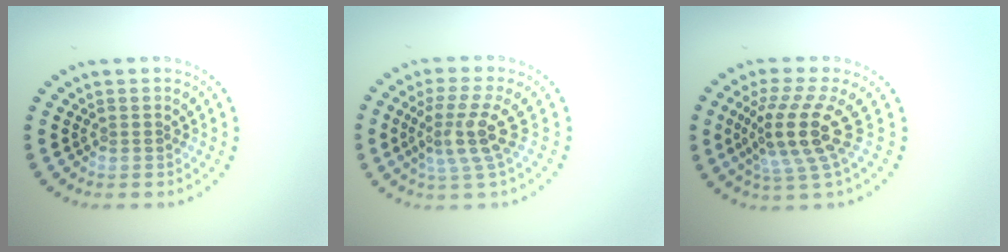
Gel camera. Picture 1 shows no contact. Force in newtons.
{"total": 3.8, "press": 2.8, "slide": 2.6}
{"total": 5.1, "press": 3.7, "slide": 3.4}